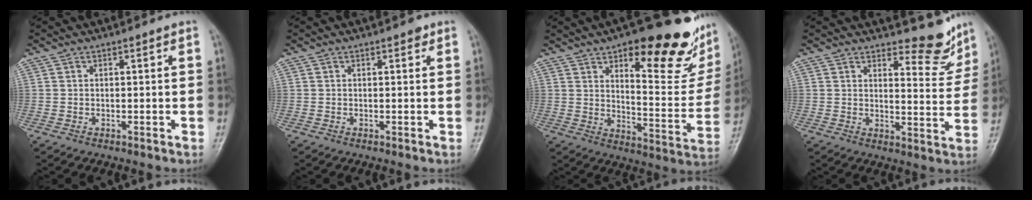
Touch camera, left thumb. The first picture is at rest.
{"total": 0.9, "force": [0.5, 0.5, 0.6], "torque": [-0.001, 0.000, 0.003]}
{"total": 24.4, "force": [14.1, 8.8, 17.8], "torque": [-0.181, -0.066, 0.197]}
{"total": 7.9, "force": [6.9, 2.7, 2.9], "torque": [-0.009, -0.064, 0.088]}